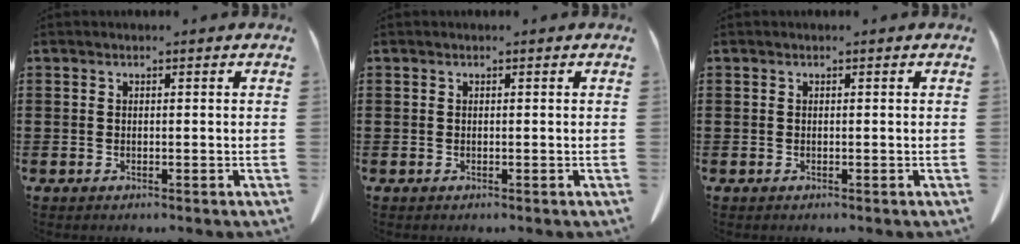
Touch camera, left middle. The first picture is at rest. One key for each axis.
{"total": 0.0}
{"total": 0.0}